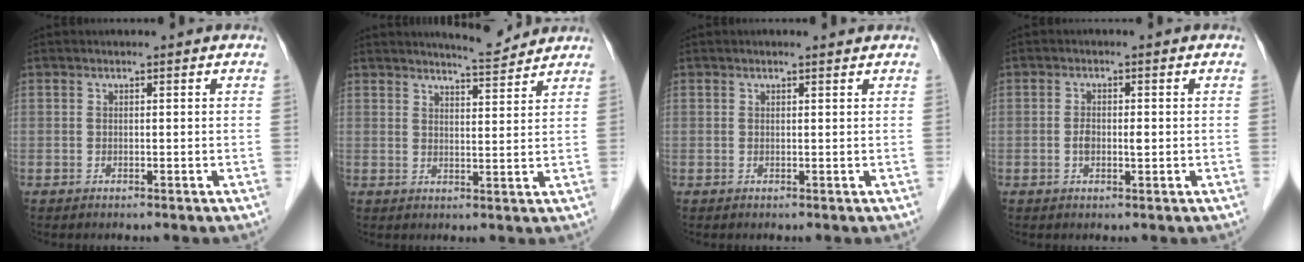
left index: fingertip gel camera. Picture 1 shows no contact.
{"total": 5.1, "force": [5.0, 0.1, 0.9], "torque": [-0.021, -0.009, 0.072]}
{"total": 1.3, "force": [1.2, 0.1, 0.6], "torque": [-0.012, 0.009, 0.017]}
{"total": 2.2, "force": [-0.3, 0.9, 1.9], "torque": [-0.039, 0.001, -0.004]}